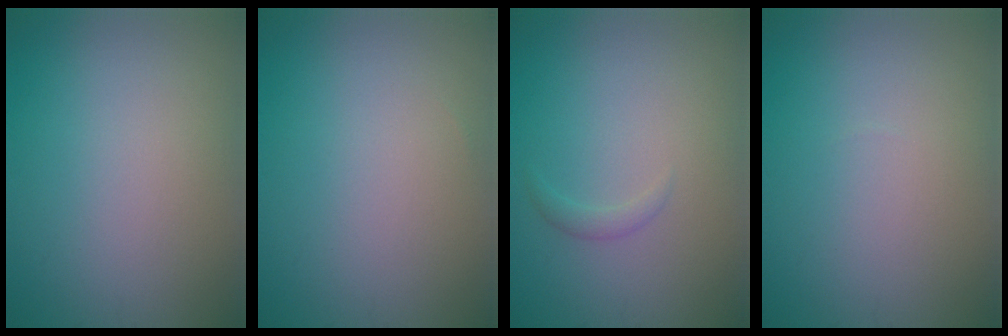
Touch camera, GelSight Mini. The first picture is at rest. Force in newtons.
{"total": 0.0}
{"total": 0.9, "press": 0.9, "slide": 0.0}
{"total": 0.0}